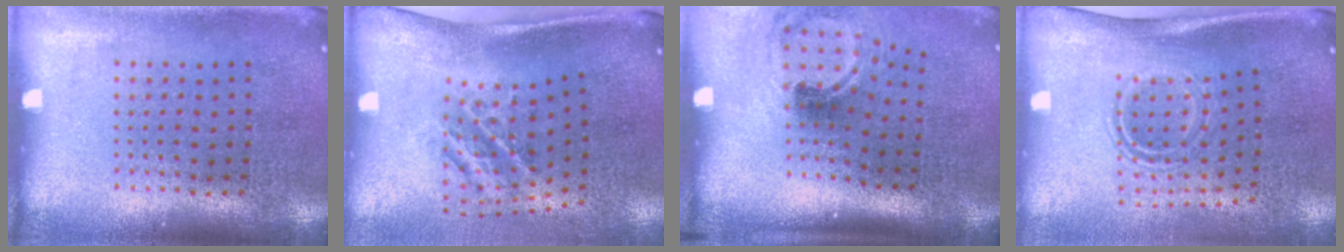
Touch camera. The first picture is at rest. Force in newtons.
{"total": 1.9, "press": 1.3, "slide": 1.5}
{"total": 1.9, "press": 1.2, "slide": 1.4}
{"total": 1.9, "press": 1.1, "slide": 1.5}